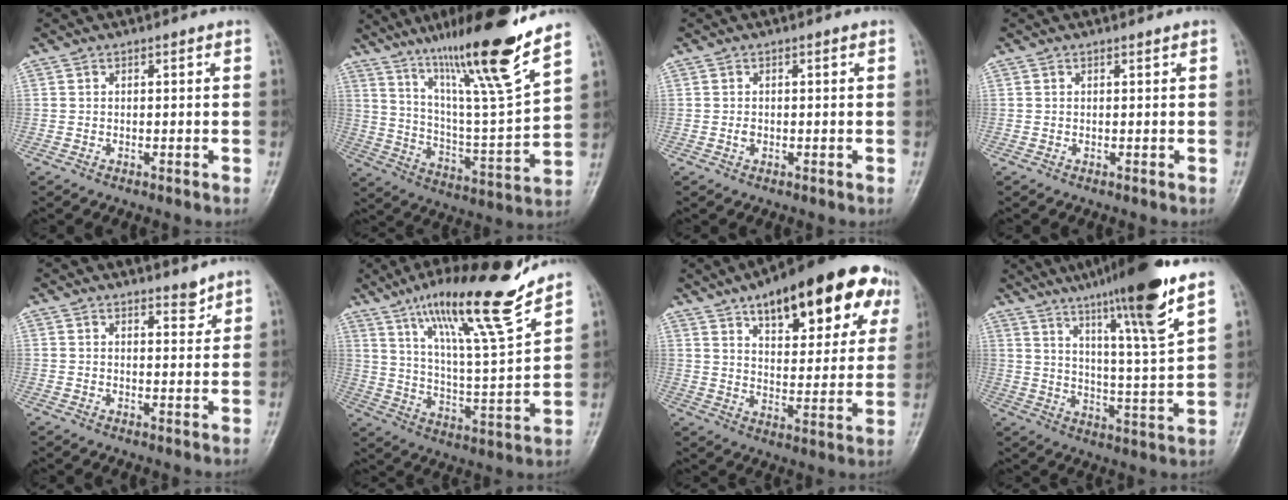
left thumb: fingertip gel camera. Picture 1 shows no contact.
{"total": 21.5, "force": [15.2, 0.7, 15.3], "torque": [-0.228, -0.076, 0.262]}
{"total": 1.0, "force": [-0.1, 0.7, 0.7], "torque": [-0.008, 0.001, -0.002]}
{"total": 0.0}
{"total": 2.4, "force": [2.1, 0.7, 0.8], "torque": [-0.001, -0.018, 0.033]}
{"total": 19.8, "force": [14.1, 2.1, 13.8], "torque": [-0.208, -0.072, 0.239]}
{"total": 24.0, "force": [13.0, 10.0, 17.6], "torque": [-0.205, -0.013, 0.185]}
{"total": 18.5, "force": [12.2, 0.5, 13.8], "torque": [-0.205, -0.055, 0.191]}